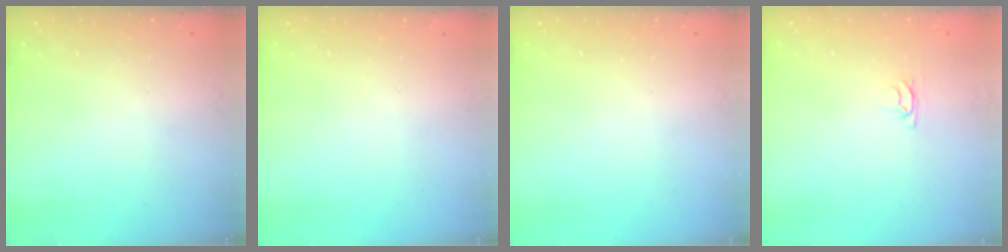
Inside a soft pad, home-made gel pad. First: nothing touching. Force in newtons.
{"total": 0.0}
{"total": 0.0}
{"total": 3.3, "press": 3.3, "slide": 0.5}